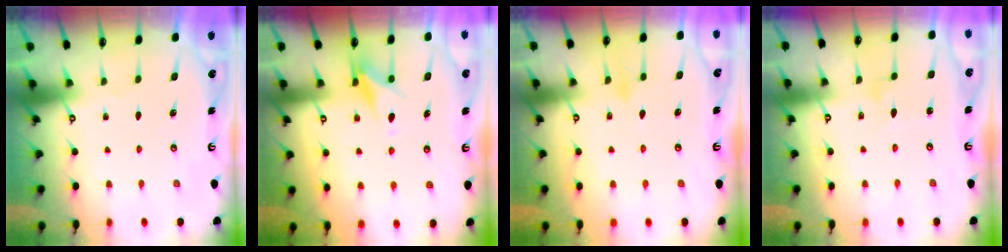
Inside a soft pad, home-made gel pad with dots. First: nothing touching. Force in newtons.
{"total": 6.8, "press": 6.7, "slide": 0.7}
{"total": 6.9, "press": 6.9, "slide": 0.7}
{"total": 6.6, "press": 6.6, "slide": 0.4}